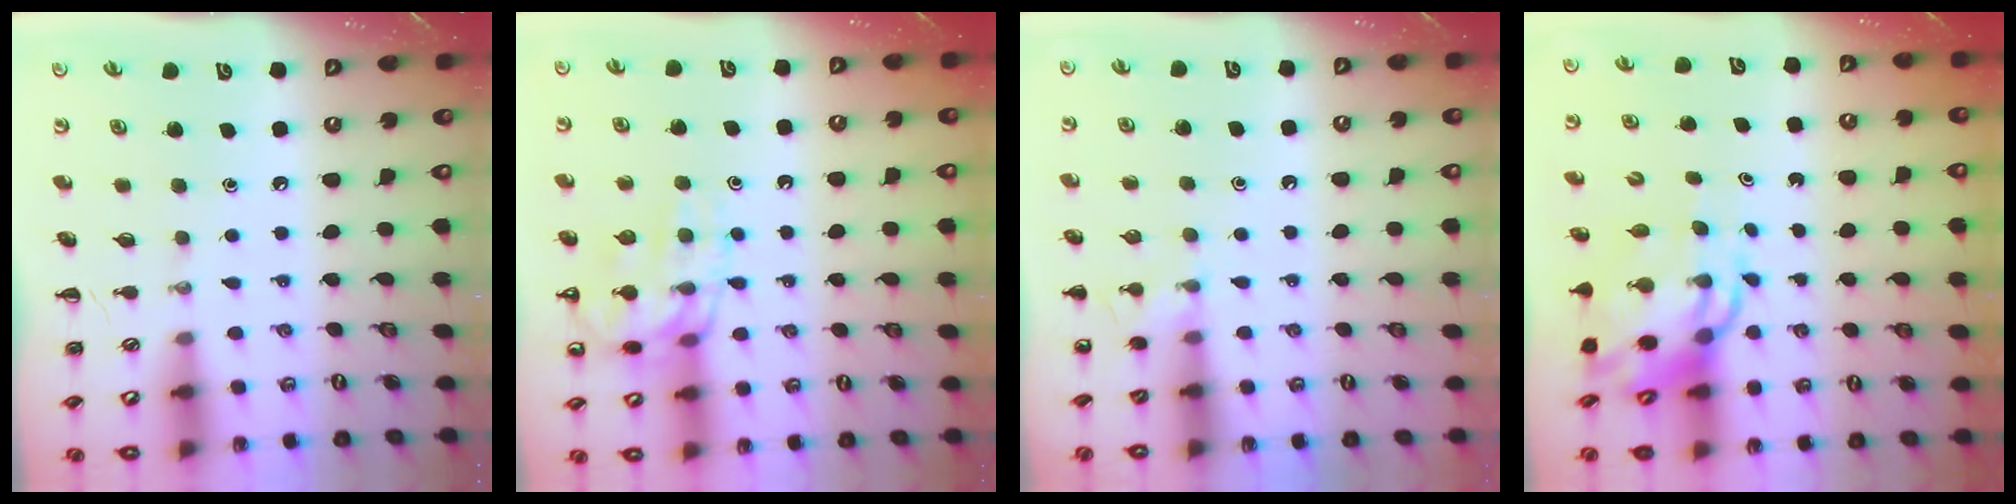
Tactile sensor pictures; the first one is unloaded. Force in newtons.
{"total": 14.7, "press": 14.5, "slide": 2.2}
{"total": 5.5, "press": 5.1, "slide": 2.0}
{"total": 8.7, "press": 8.4, "slide": 2.2}